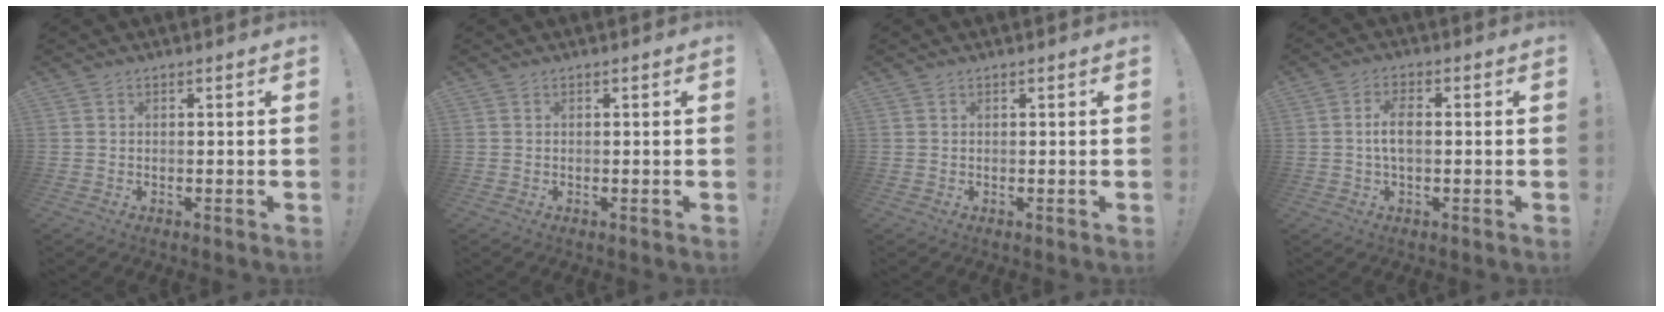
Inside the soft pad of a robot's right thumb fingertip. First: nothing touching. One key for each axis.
{"total": 0.0}
{"total": 0.0}
{"total": 5.6, "fx": 0.1, "fy": 2.5, "fz": 5.0, "tx": -0.088, "ty": 0.005, "tz": -0.001}